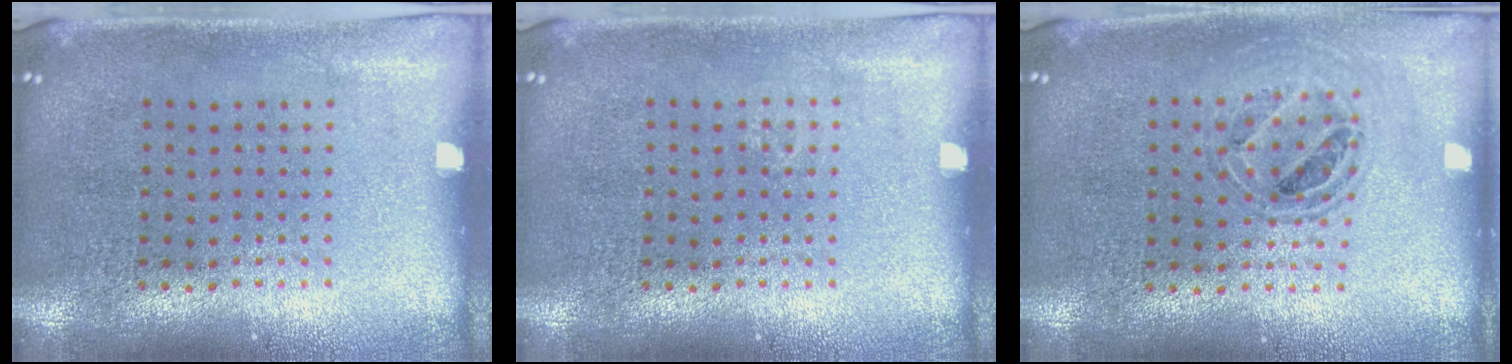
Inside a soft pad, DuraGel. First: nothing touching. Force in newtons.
{"total": 0.5, "press": 0.5, "slide": 0.2}
{"total": 0.9, "press": 0.9, "slide": 0.1}